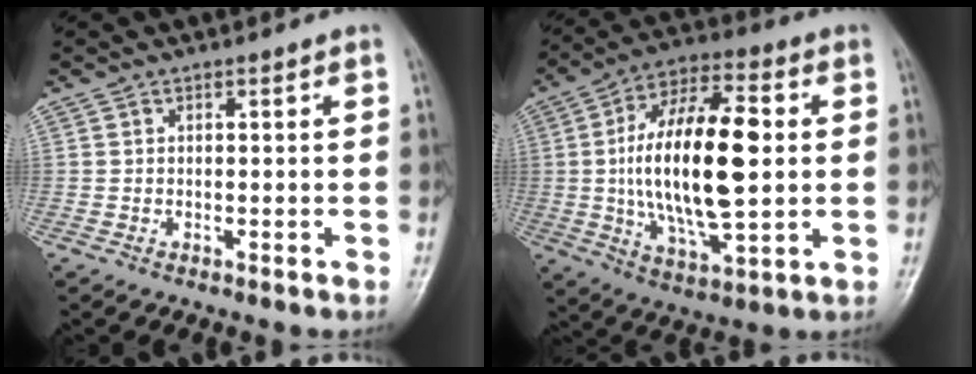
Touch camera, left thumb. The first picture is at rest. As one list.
[{"total": 21.2, "force": [1.1, 9.0, 19.2], "torque": [-0.339, 0.006, 0.017]}]